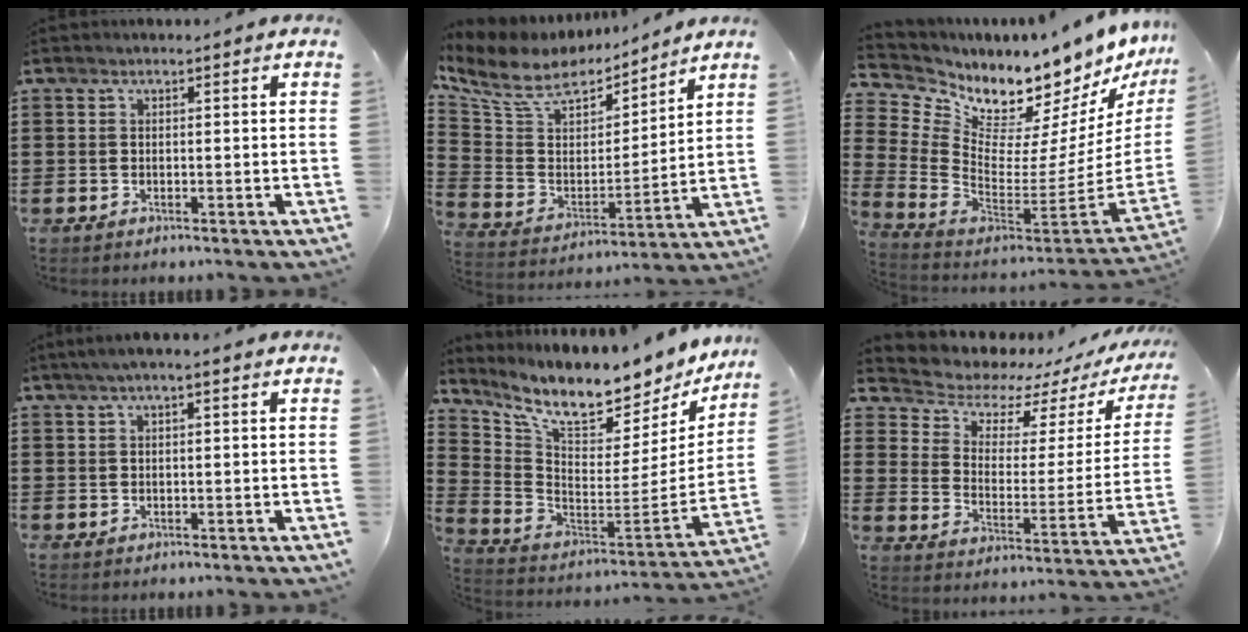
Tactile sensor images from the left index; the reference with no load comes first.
{"total": 9.4, "force": [7.5, 4.1, 3.9], "torque": [-0.114, -0.041, 0.131]}
{"total": 6.4, "force": [6.2, 1.7, 0.1], "torque": [-0.049, -0.088, 0.100]}
{"total": 1.3, "force": [0.1, 0.1, 1.3], "torque": [-0.021, -0.003, 0.003]}
{"total": 9.8, "force": [8.4, 1.8, 4.7], "torque": [-0.109, -0.081, 0.136]}
{"total": 5.5, "force": [4.9, 2.4, 1.1], "torque": [-0.050, -0.042, 0.080]}